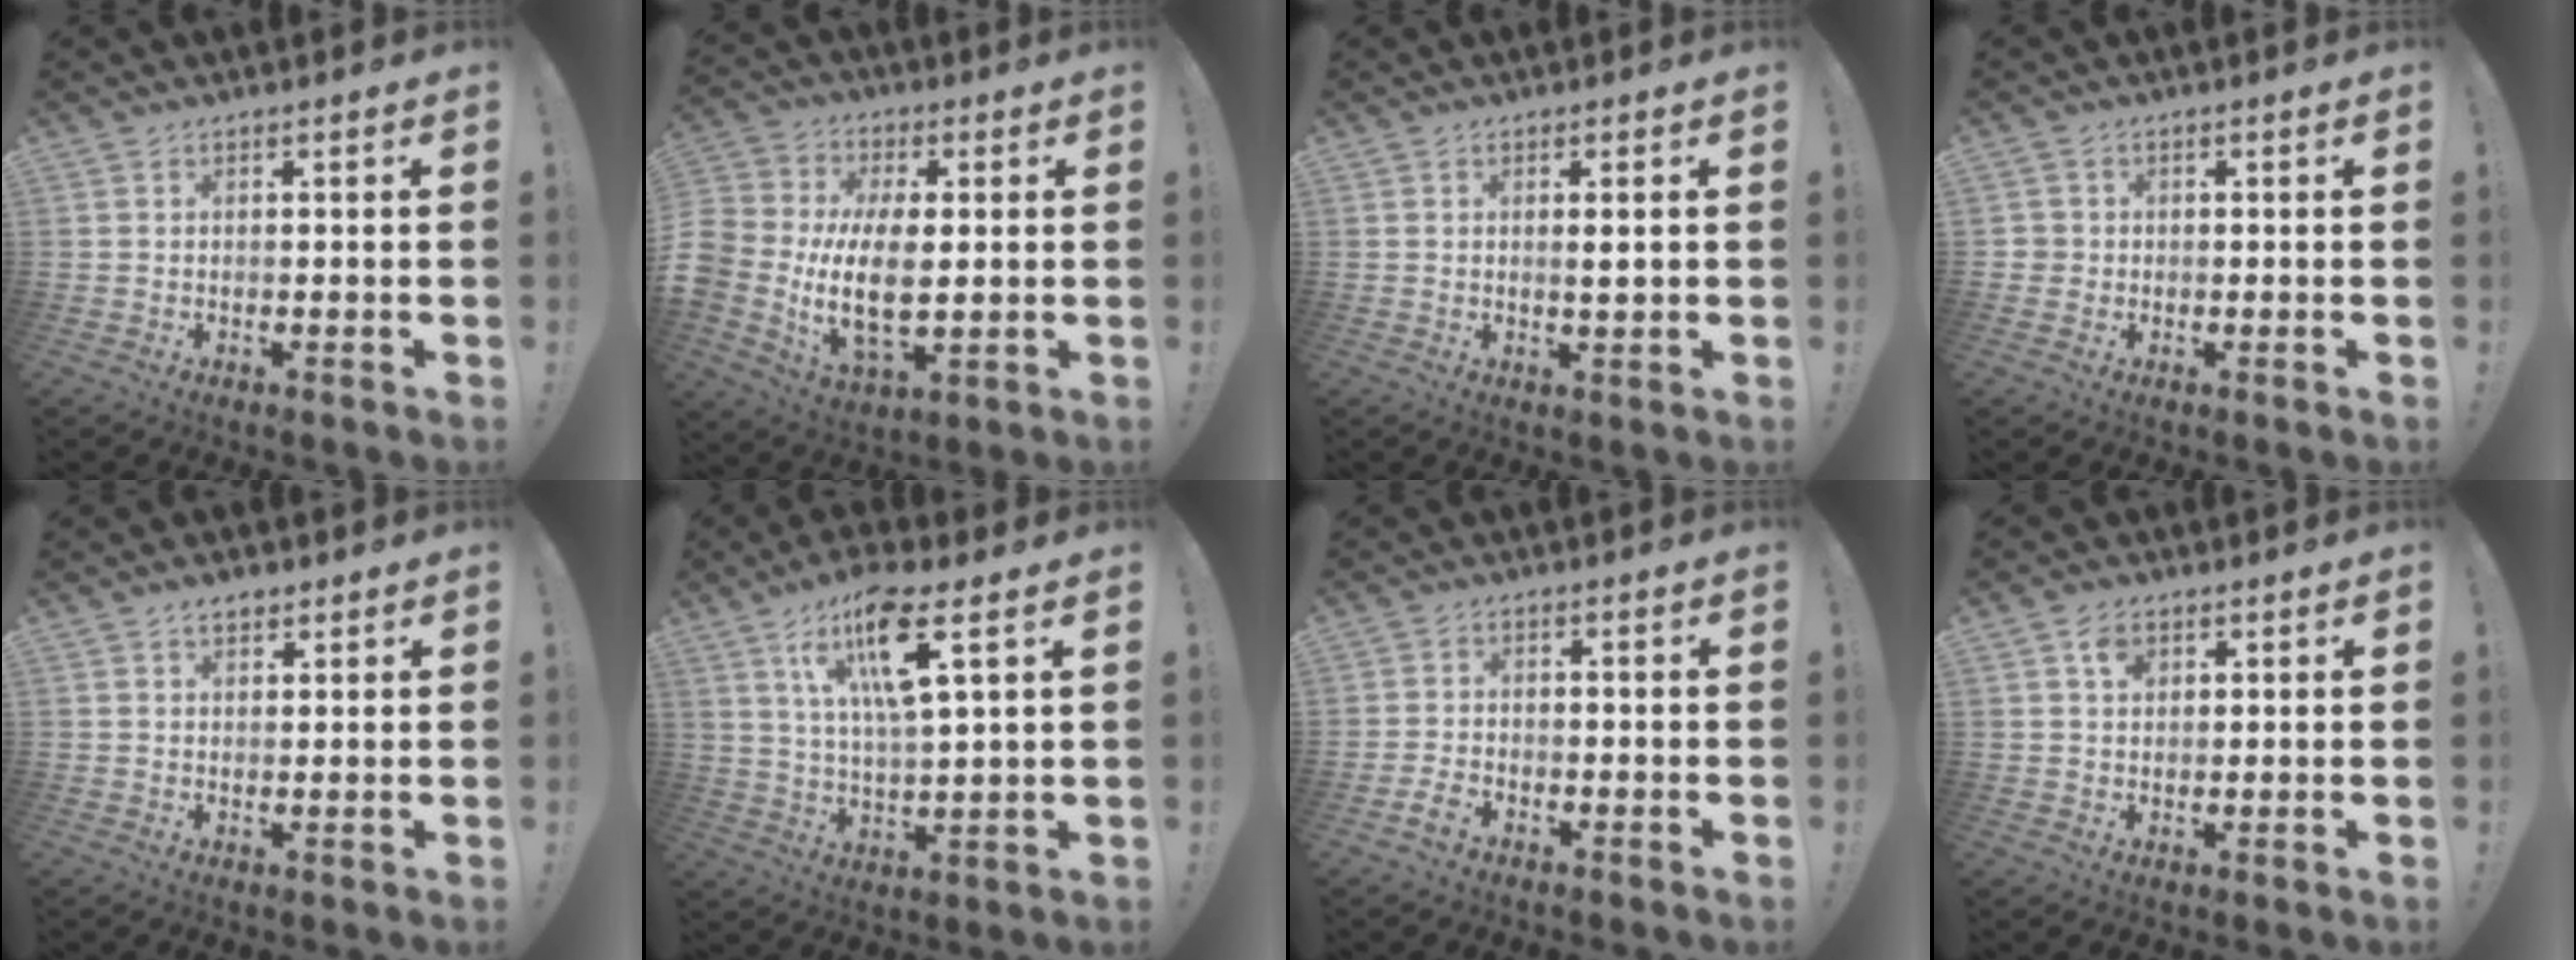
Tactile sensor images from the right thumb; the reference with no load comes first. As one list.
[{"total": 15.1, "force": [-1.2, 8.8, 12.2], "torque": [-0.254, -0.003, -0.024]}, {"total": 2.4, "force": [0.4, 0.1, 2.4], "torque": [-0.032, -0.010, 0.002]}, {"total": 1.9, "force": [-0.3, 1.9, 0.5], "torque": [-0.002, 0.003, -0.007]}, {"total": 3.0, "force": [2.0, 1.8, 1.4], "torque": [-0.008, -0.010, 0.034]}, {"total": 14.5, "force": [7.4, 2.9, 12.2], "torque": [-0.210, -0.018, 0.115]}, {"total": 3.7, "force": [-2.6, 1.6, 2.0], "torque": [-0.042, 0.008, -0.049]}, {"total": 3.7, "force": [1.7, 2.6, 2.0], "torque": [-0.022, -0.004, 0.027]}]